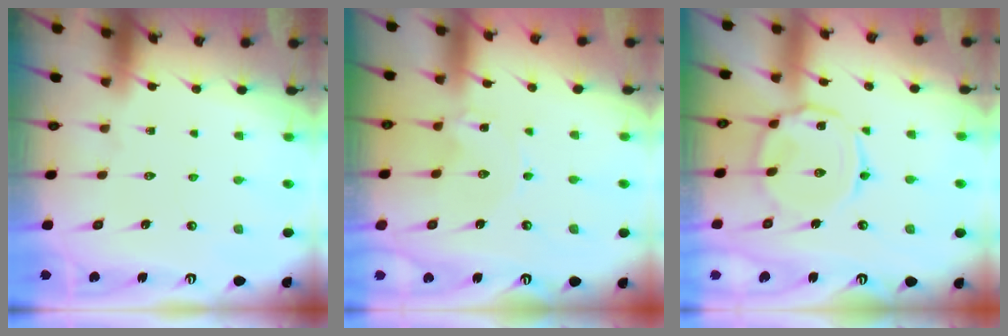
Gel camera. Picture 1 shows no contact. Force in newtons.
{"total": 0.0}
{"total": 9.5, "press": 9.5, "slide": 0.5}